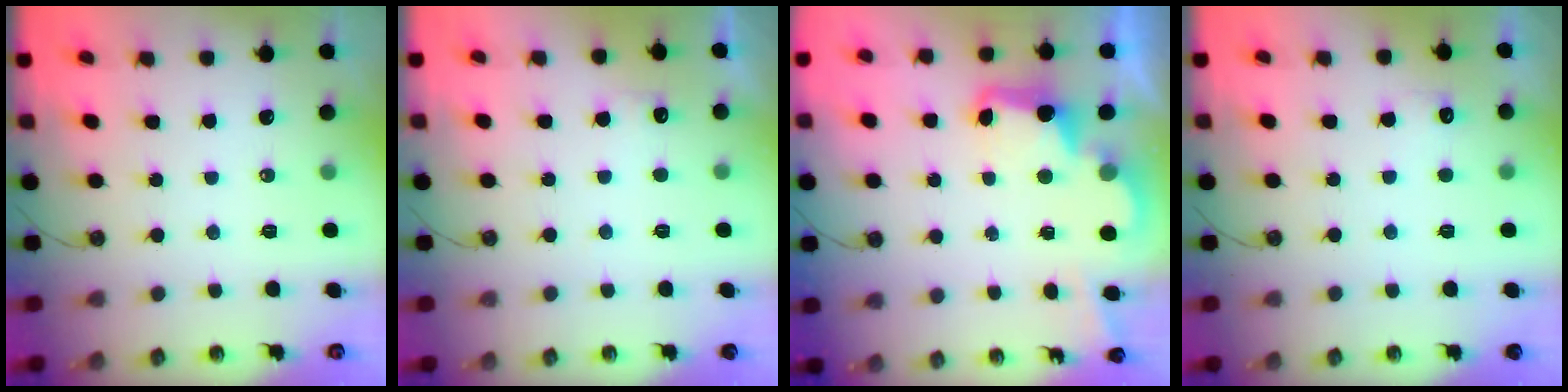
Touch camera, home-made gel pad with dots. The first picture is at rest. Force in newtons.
{"total": 6.3, "press": 6.2, "slide": 1.1}
{"total": 3.7, "press": 3.7, "slide": 0.7}
{"total": 6.6, "press": 6.5, "slide": 1.4}